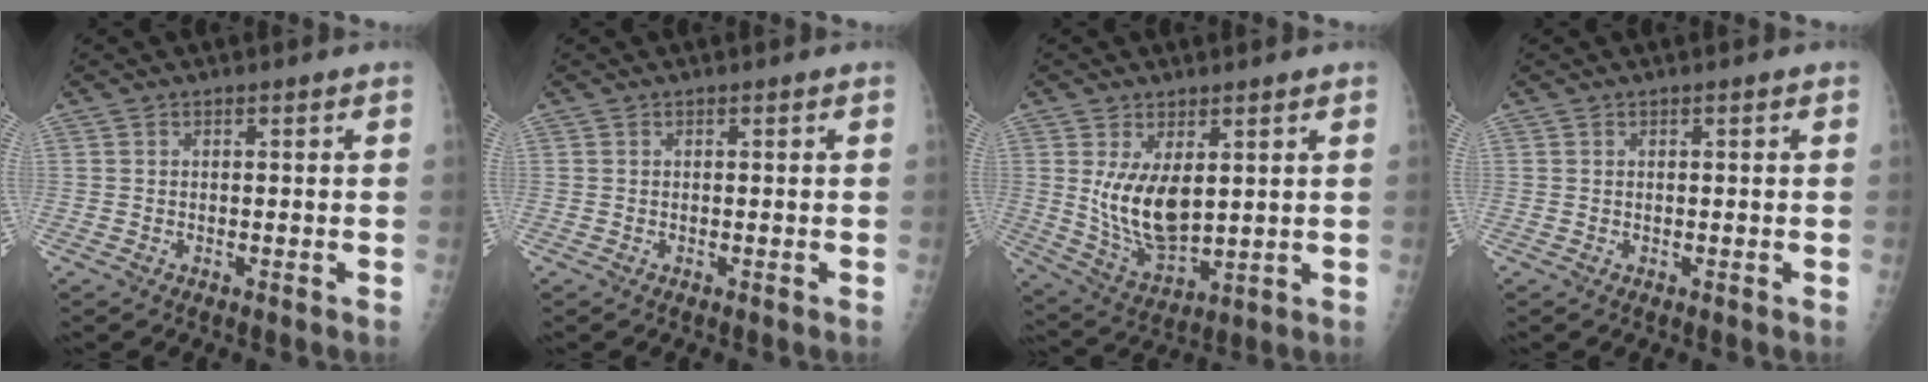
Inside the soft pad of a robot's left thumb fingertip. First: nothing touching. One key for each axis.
{"total": 0.0}
{"total": 11.1, "fx": 2.5, "fy": 5.6, "fz": 9.2, "tx": -0.151, "ty": -0.028, "tz": 0.065}
{"total": 0.0}